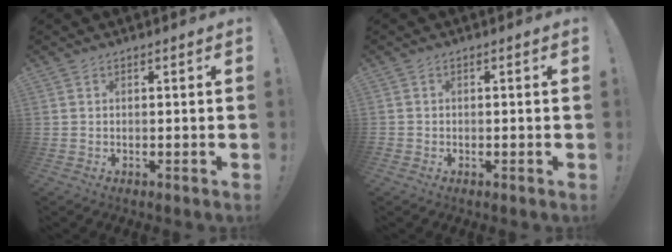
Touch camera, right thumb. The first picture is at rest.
{"total": 0.8, "force": [-0.6, 0.6, 0.1], "torque": [0.000, 0.002, -0.010]}